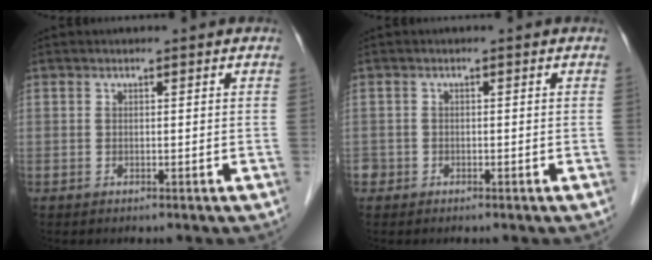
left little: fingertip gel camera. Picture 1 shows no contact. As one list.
[{"total": 1.3, "force": [-0.8, 1.0, 0.0], "torque": [-0.002, 0.005, -0.015]}]